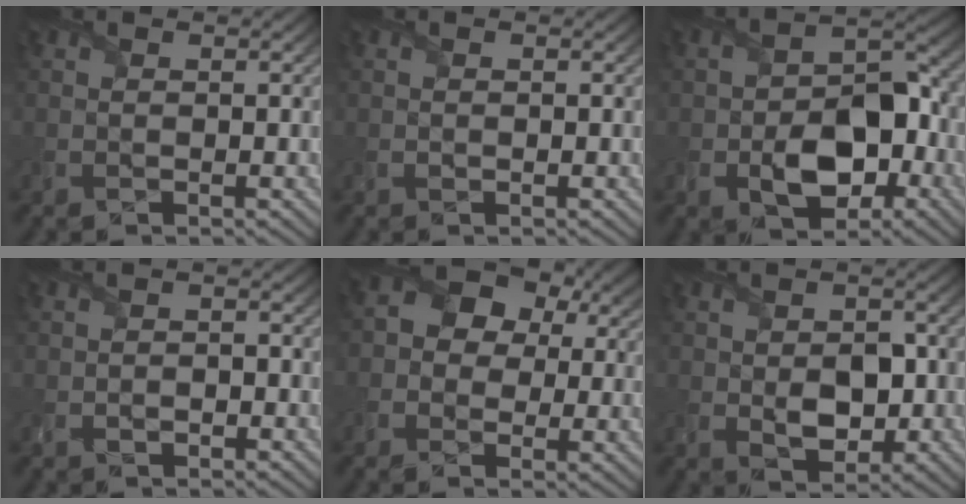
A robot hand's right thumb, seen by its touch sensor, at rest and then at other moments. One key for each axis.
{"total": 0.0}
{"total": 8.9, "fx": -3.2, "fy": 5.4, "fz": 6.3, "tx": -0.098, "ty": -0.004, "tz": -0.057}
{"total": 1.0, "fx": -0.9, "fy": 0.5, "fz": 0.4, "tx": -0.004, "ty": 0.002, "tz": -0.016}
{"total": 9.2, "fx": 2.0, "fy": 7.4, "fz": 5.2, "tx": -0.104, "ty": 0.022, "tz": 0.019}
{"total": 4.1, "fx": -0.6, "fy": 2.7, "fz": 2.9, "tx": -0.052, "ty": -0.010, "tz": -0.007}